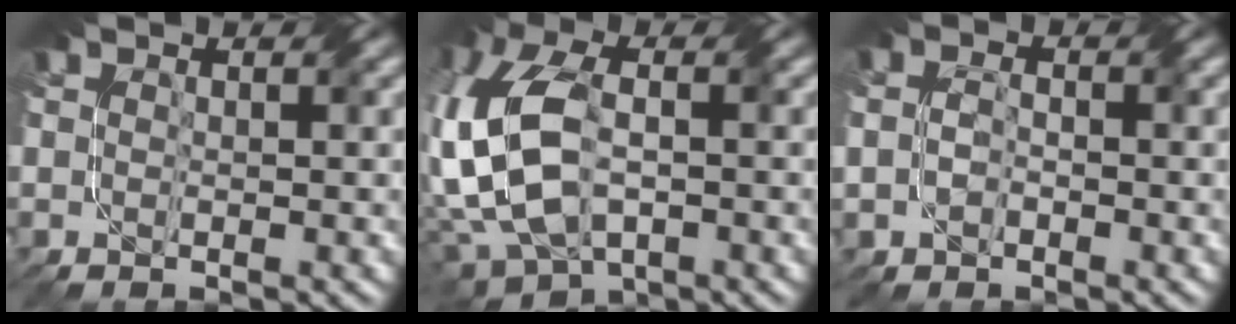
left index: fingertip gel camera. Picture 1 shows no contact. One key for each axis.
{"total": 11.2, "fx": -2.3, "fy": 6.7, "fz": 8.7, "tx": -0.215, "ty": -0.012, "tz": -0.041}
{"total": 2.0, "fx": -0.4, "fy": 1.6, "fz": 1.1, "tx": -0.021, "ty": -0.004, "tz": -0.004}